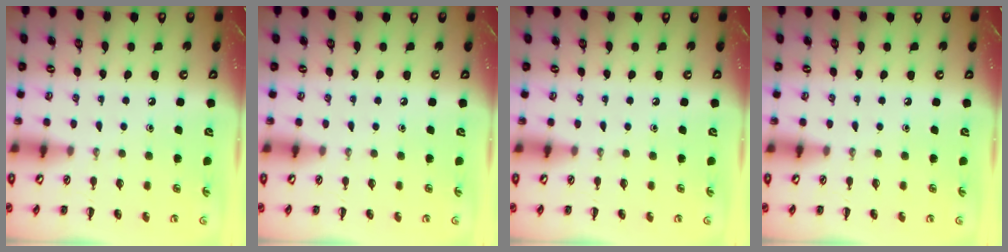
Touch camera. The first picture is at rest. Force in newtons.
{"total": 0.0}
{"total": 0.0}
{"total": 0.0}